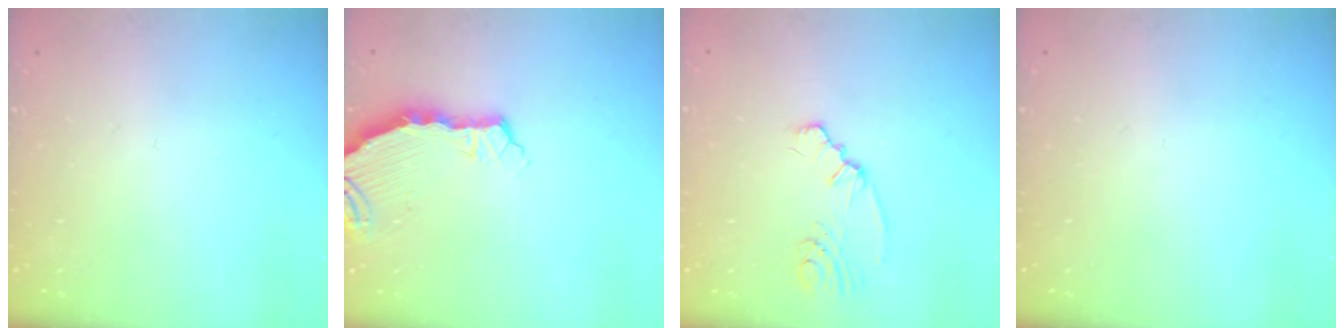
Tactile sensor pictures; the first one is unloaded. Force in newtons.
{"total": 7.7, "press": 6.3, "slide": 4.6}
{"total": 2.3, "press": 2.2, "slide": 0.5}
{"total": 0.0}